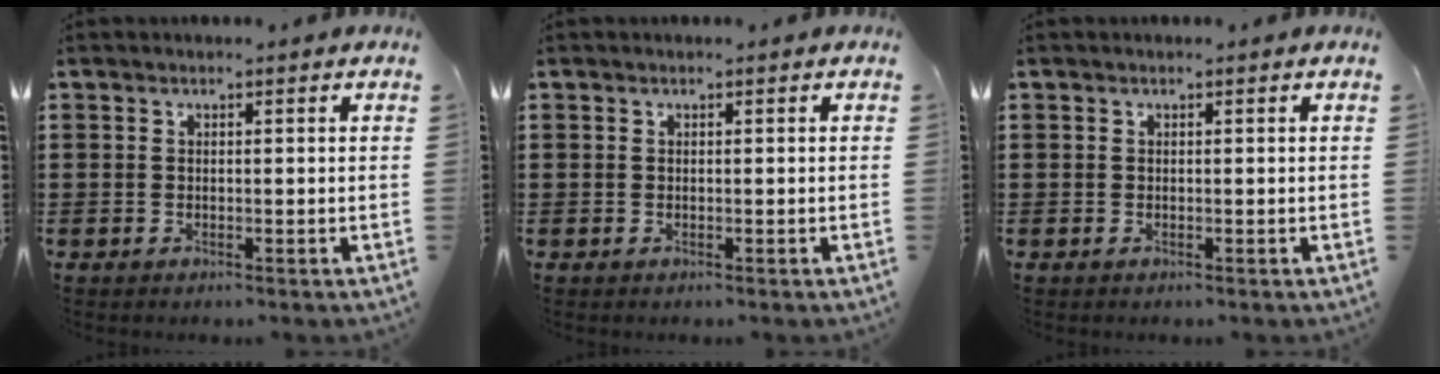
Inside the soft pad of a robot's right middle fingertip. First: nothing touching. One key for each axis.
{"total": 0.0}
{"total": 0.0}